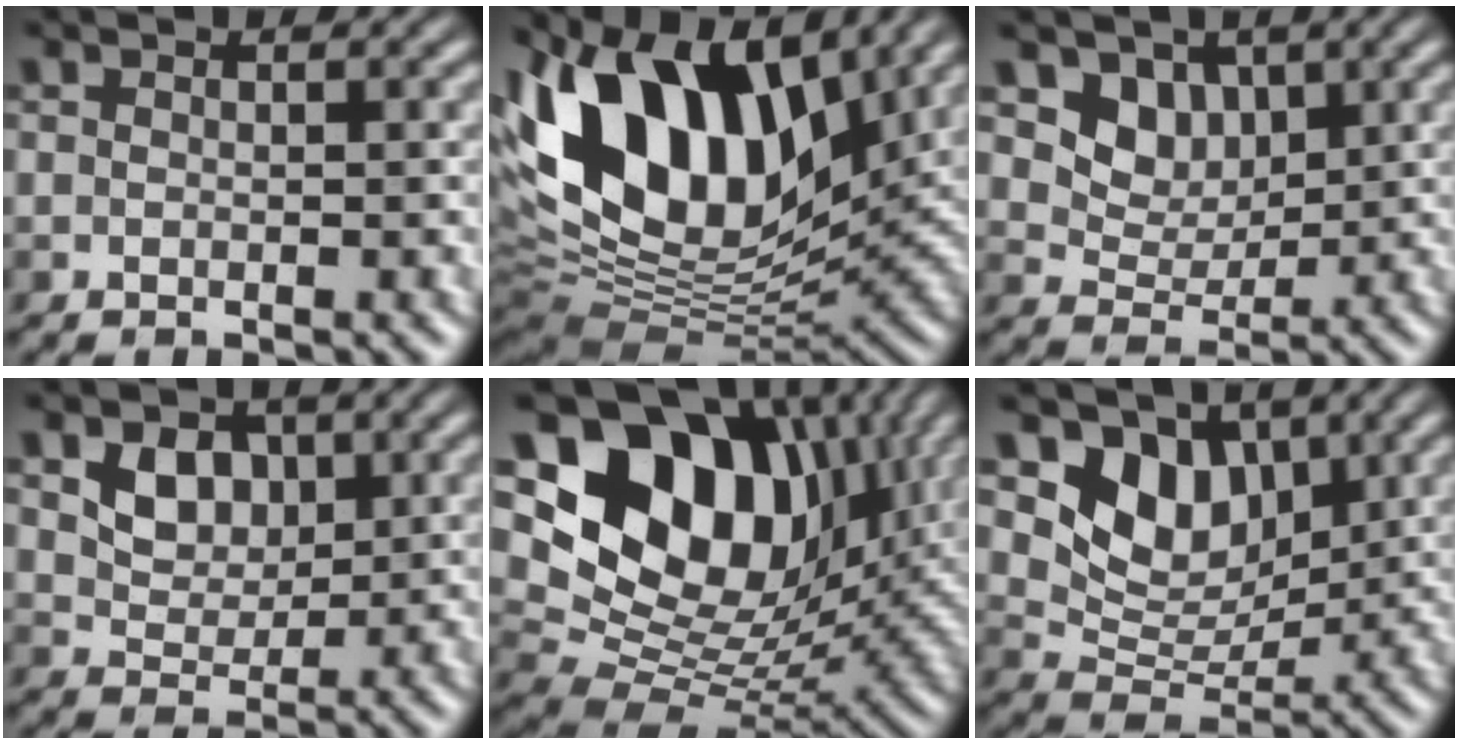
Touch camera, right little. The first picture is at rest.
{"total": 14.0, "force": [4.8, 8.5, 10.0], "torque": [-0.198, 0.039, 0.070]}
{"total": 4.0, "force": [1.9, 2.9, 1.9], "torque": [-0.041, -0.010, 0.031]}
{"total": 3.1, "force": [0.7, 2.5, 1.7], "torque": [-0.037, -0.005, 0.006]}
{"total": 15.7, "force": [6.2, 10.7, 9.6], "torque": [-0.181, 0.039, 0.116]}
{"total": 6.3, "force": [2.9, 4.5, 3.3], "torque": [-0.058, -0.010, 0.051]}